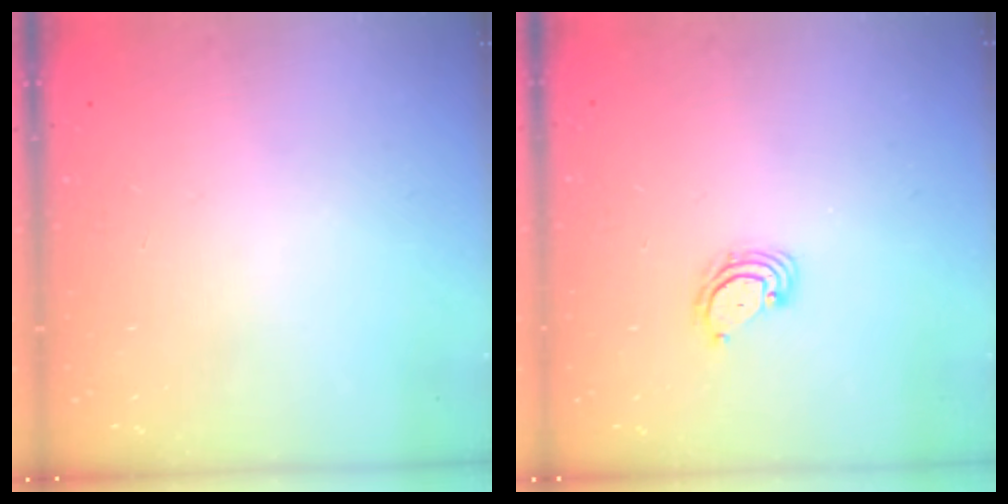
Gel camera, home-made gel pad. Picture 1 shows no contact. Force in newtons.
{"total": 4.5, "press": 4.4, "slide": 0.5}